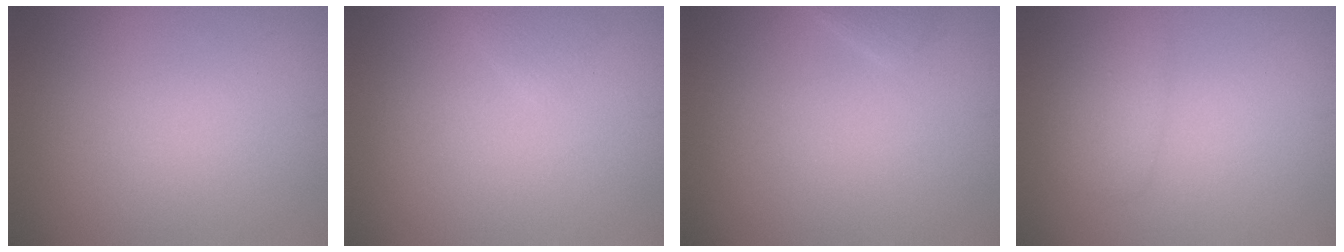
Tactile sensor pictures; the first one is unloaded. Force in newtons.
{"total": 0.7, "press": 0.7, "slide": 0.0}
{"total": 1.0, "press": 1.0, "slide": 0.1}
{"total": 1.9, "press": 1.9, "slide": 0.1}